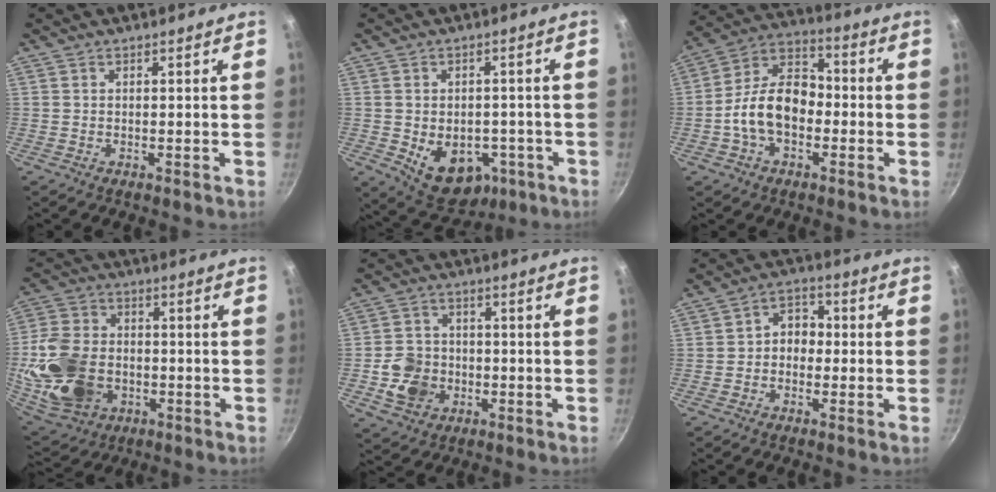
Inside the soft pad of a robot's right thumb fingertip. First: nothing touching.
{"total": 12.0, "force": [-3.6, 8.7, 7.5], "torque": [-0.074, 0.008, -0.029]}
{"total": 13.3, "force": [-2.7, 8.9, 9.6], "torque": [-0.133, 0.046, -0.066]}
{"total": 18.2, "force": [-3.0, 13.5, 11.9], "torque": [-0.233, 0.014, -0.048]}
{"total": 8.3, "force": [-2.1, 7.1, 3.8], "torque": [-0.046, 0.022, -0.040]}
{"total": 5.5, "force": [-0.6, 4.4, 3.2], "torque": [-0.010, 0.019, -0.022]}